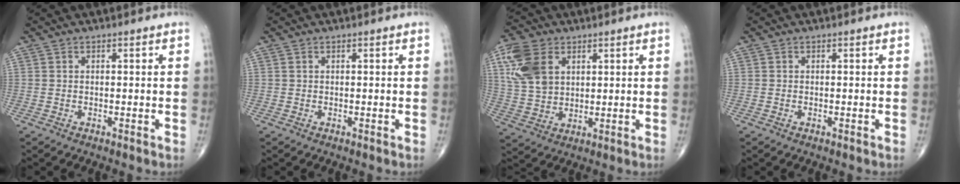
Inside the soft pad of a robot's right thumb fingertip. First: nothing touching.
{"total": 0.0}
{"total": 11.3, "force": [4.3, 7.6, 7.1], "torque": [-0.139, -0.006, 0.090]}
{"total": 0.0}